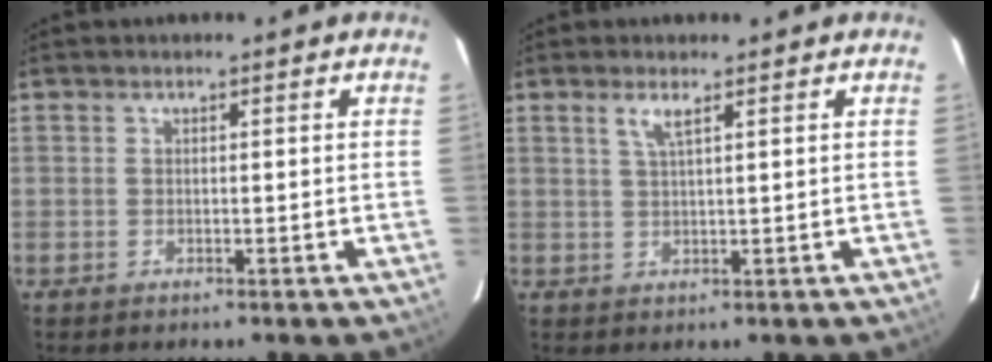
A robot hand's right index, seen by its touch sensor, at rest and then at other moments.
{"total": 2.3, "force": [1.3, 0.1, 2.0], "torque": [-0.039, 0.001, 0.024]}